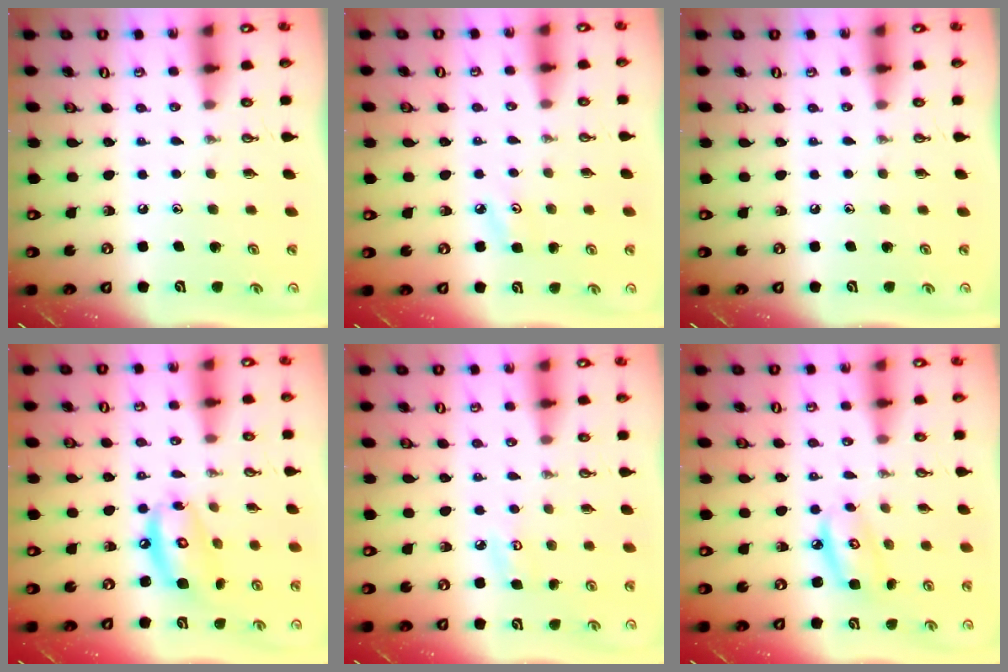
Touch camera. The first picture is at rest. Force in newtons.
{"total": 4.7, "press": 4.7, "slide": 0.5}
{"total": 0.0}
{"total": 11.2, "press": 11.1, "slide": 1.2}
{"total": 4.7, "press": 4.7, "slide": 0.3}
{"total": 6.0, "press": 6.0, "slide": 0.5}